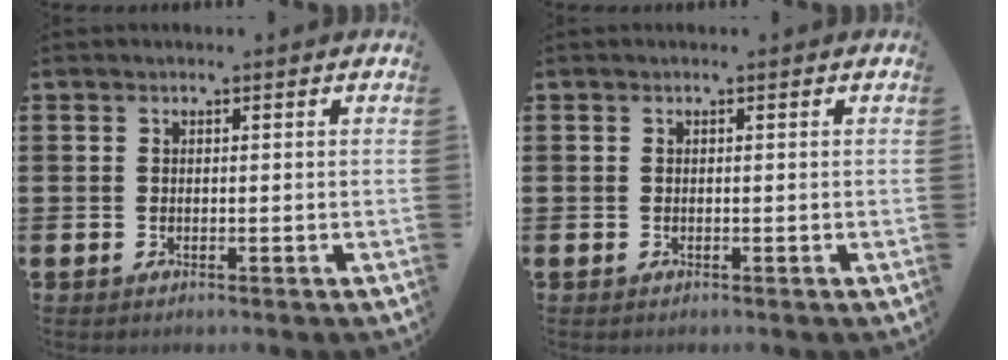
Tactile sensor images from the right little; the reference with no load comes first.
{"total": 0.0}